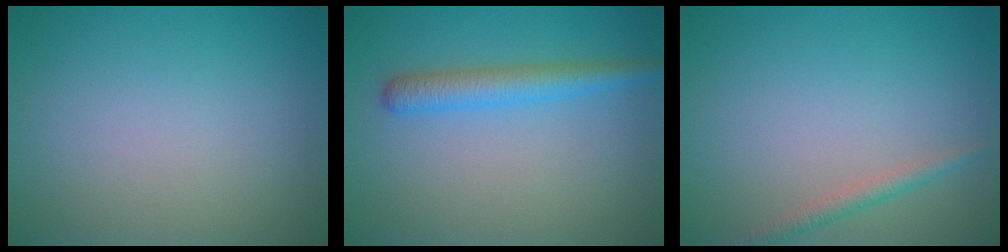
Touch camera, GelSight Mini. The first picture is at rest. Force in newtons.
{"total": 3.0, "press": 3.0, "slide": 0.2}
{"total": 1.5, "press": 1.5, "slide": 0.0}